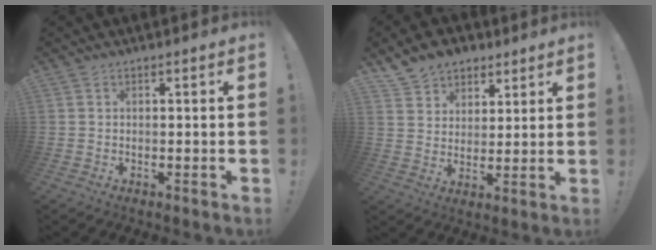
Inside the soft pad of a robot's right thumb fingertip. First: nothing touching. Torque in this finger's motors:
{"motor_torque": [0.86, 1.01, 0.40, 0.33, 0.03]}